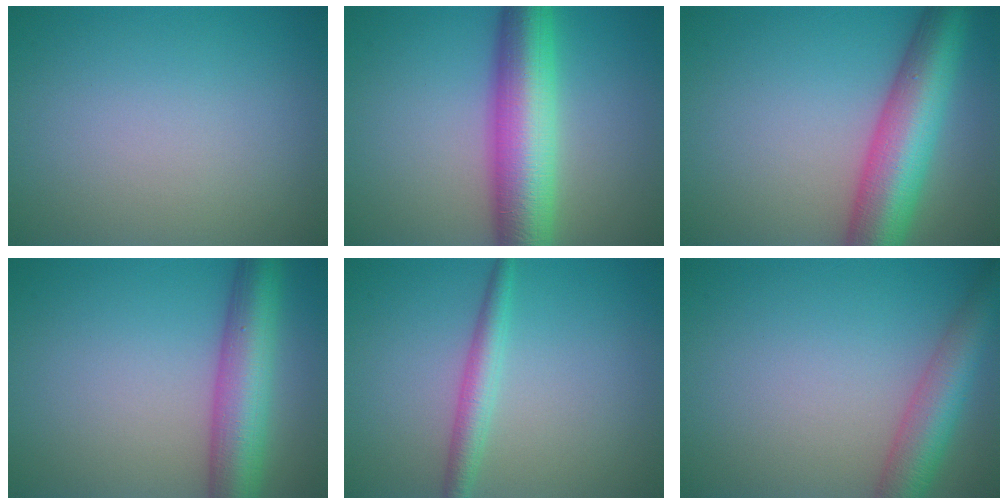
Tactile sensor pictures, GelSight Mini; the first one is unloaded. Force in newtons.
{"total": 9.4, "press": 9.4, "slide": 0.2}
{"total": 9.4, "press": 9.4, "slide": 0.3}
{"total": 7.4, "press": 7.4, "slide": 0.3}
{"total": 2.4, "press": 2.4, "slide": 0.1}
{"total": 5.3, "press": 5.3, "slide": 0.3}